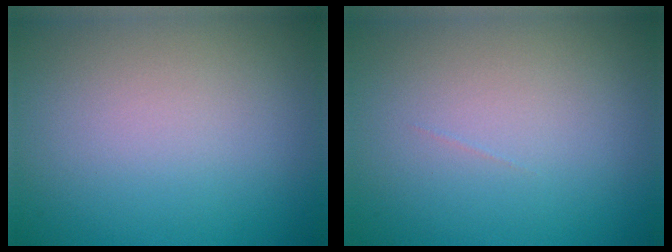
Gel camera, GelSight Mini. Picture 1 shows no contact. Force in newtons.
{"total": 0.0}